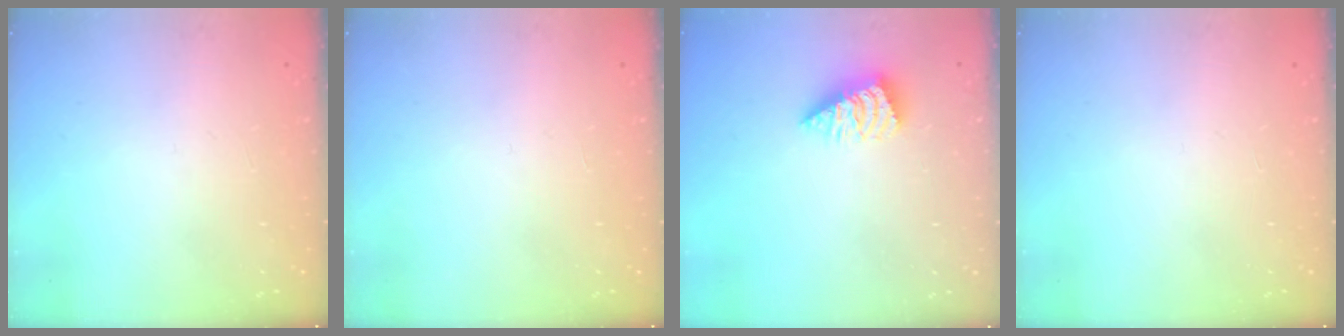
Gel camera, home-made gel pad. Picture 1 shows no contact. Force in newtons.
{"total": 0.0}
{"total": 2.6, "press": 2.5, "slide": 0.3}
{"total": 0.0}